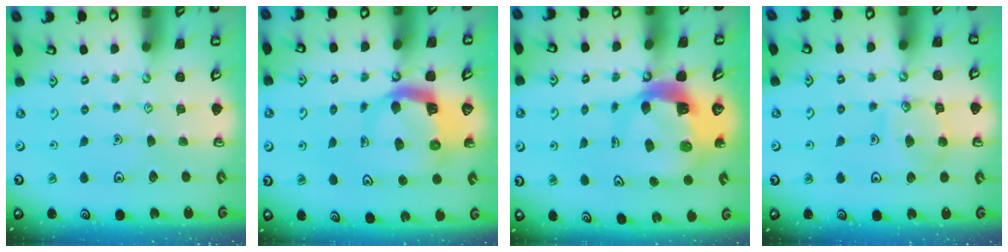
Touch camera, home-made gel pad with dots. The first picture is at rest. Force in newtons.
{"total": 6.6, "press": 6.5, "slide": 0.8}
{"total": 8.7, "press": 8.5, "slide": 1.4}
{"total": 12.2, "press": 12.1, "slide": 1.1}